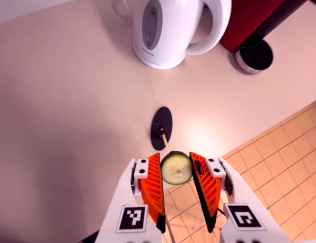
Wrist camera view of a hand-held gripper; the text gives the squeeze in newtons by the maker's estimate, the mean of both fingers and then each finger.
{"total": 8.5, "left": 8.6, "right": 8.4}